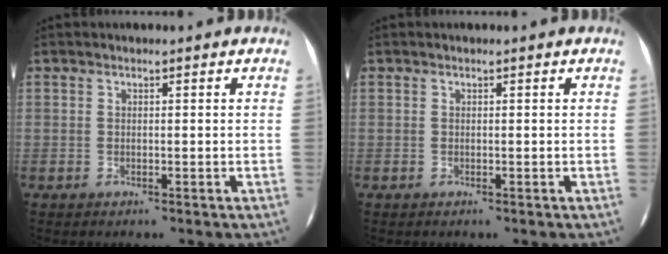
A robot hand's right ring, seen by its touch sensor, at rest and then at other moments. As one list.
[{"total": 0.0}]